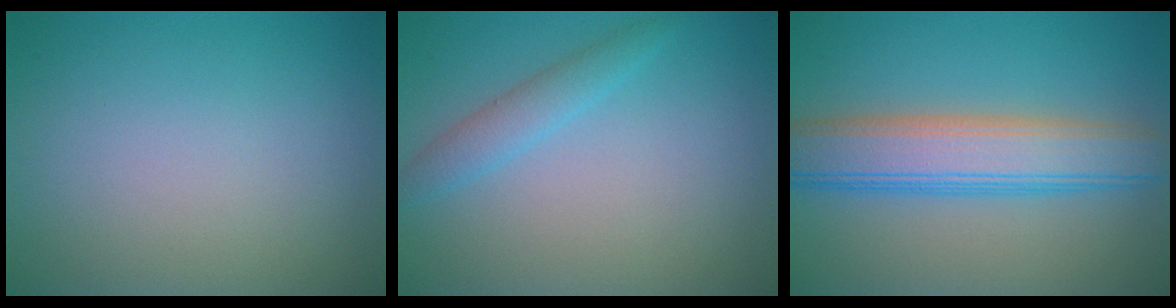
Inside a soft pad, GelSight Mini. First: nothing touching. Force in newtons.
{"total": 2.0, "press": 2.0, "slide": 0.2}
{"total": 7.0, "press": 7.0, "slide": 0.3}